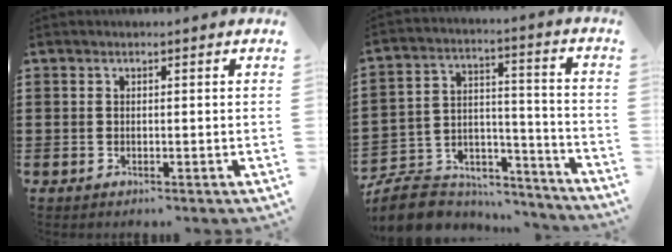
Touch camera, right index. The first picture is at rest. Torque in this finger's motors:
{"motor_torque": [-0.74, 0.78, -1.05, -0.21]}